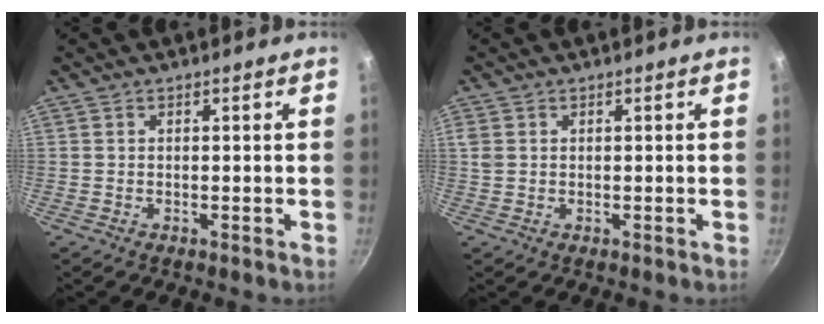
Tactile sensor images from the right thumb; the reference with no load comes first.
{"total": 1.9, "force": [0.4, 1.6, 0.9], "torque": [-0.017, 0.003, 0.009]}